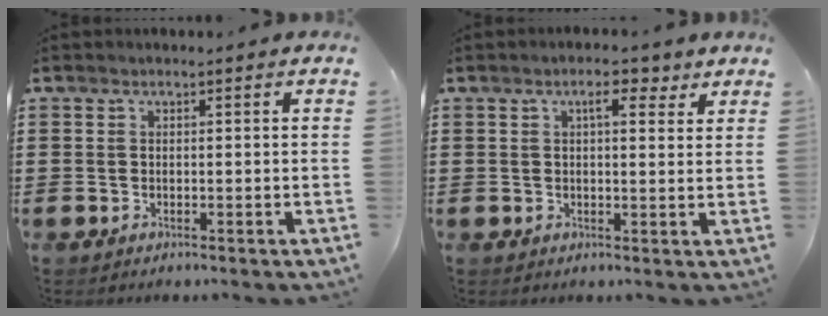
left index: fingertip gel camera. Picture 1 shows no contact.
{"total": 4.4, "force": [2.6, 1.3, 3.2], "torque": [-0.053, 0.004, 0.041]}